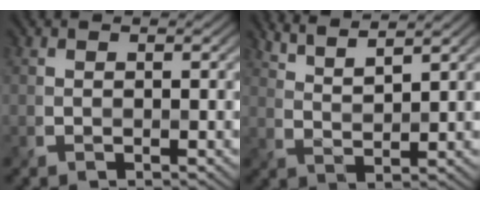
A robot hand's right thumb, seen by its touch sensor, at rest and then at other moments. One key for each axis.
{"total": 4.9, "fx": 4.0, "fy": 0.7, "fz": 2.7, "tx": -0.045, "ty": 0.001, "tz": 0.077}